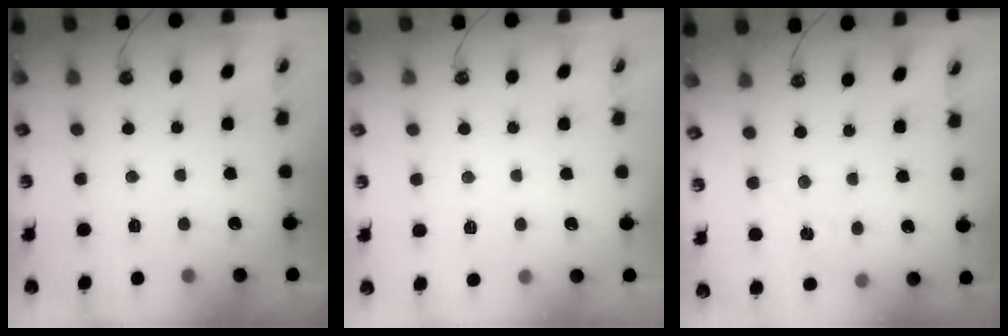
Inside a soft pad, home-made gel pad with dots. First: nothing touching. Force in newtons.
{"total": 4.1, "press": 4.1, "slide": 0.5}
{"total": 2.2, "press": 2.2, "slide": 0.3}